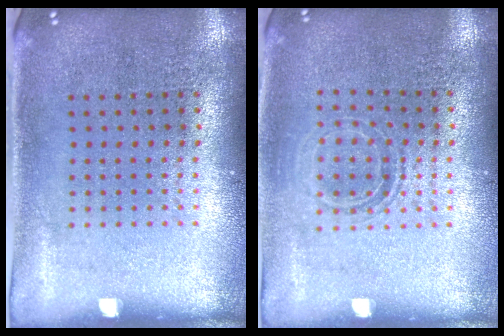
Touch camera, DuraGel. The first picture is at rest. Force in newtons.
{"total": 1.2, "press": 1.1, "slide": 0.6}